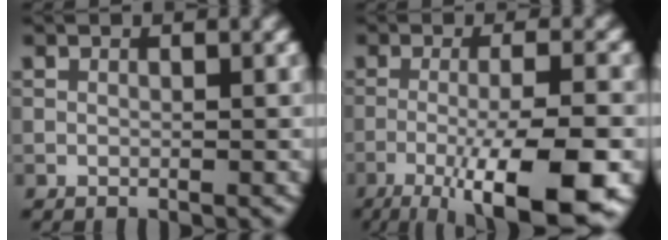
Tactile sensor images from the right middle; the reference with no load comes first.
{"total": 11.4, "force": [-5.5, 2.6, 9.6], "torque": [-0.149, -0.008, -0.089]}